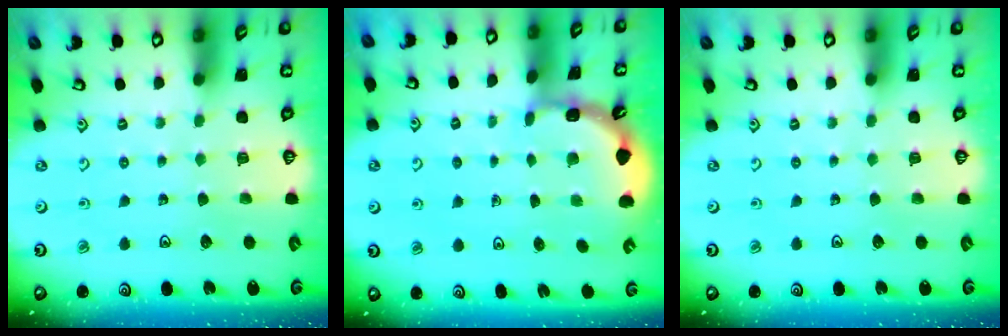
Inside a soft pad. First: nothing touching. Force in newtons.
{"total": 2.2, "press": 2.2, "slide": 0.1}
{"total": 0.0}